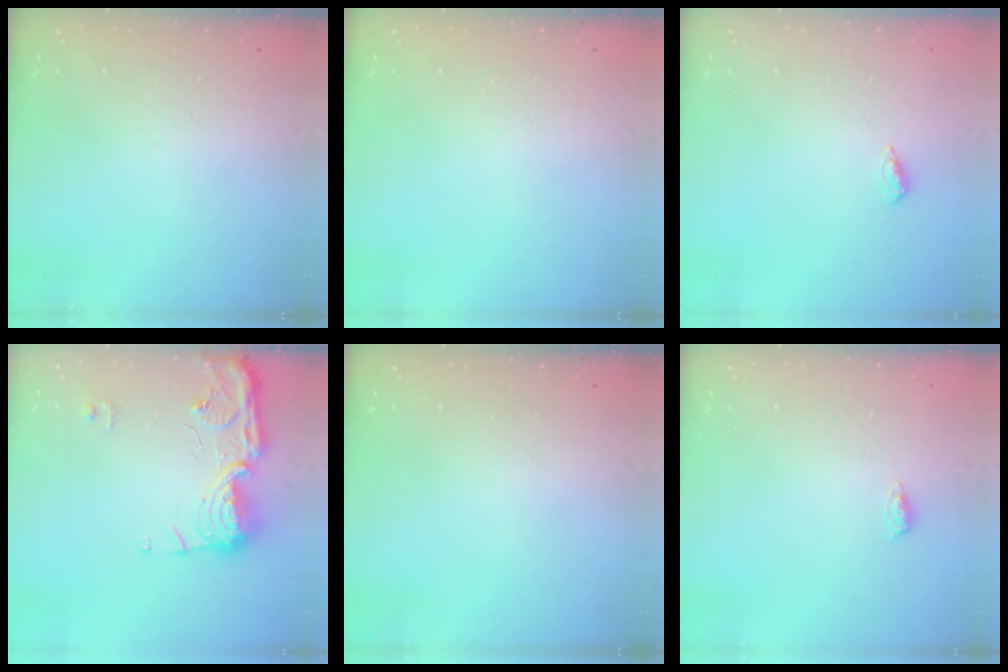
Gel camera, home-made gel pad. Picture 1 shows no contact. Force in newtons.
{"total": 0.0}
{"total": 2.6, "press": 2.2, "slide": 1.3}
{"total": 15.0, "press": 14.9, "slide": 0.8}
{"total": 0.0}
{"total": 3.8, "press": 3.6, "slide": 1.2}